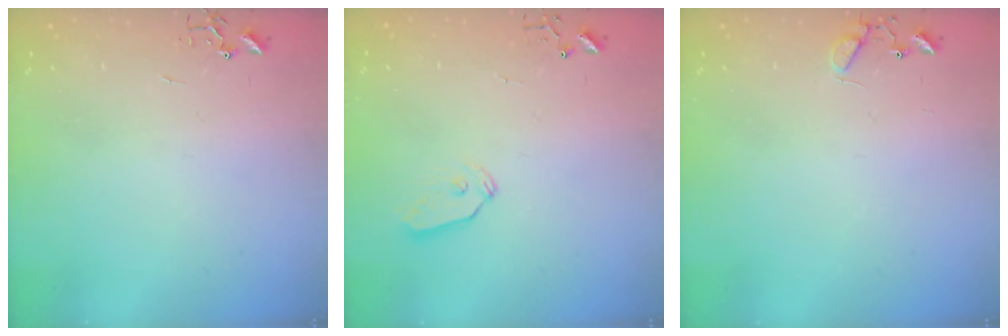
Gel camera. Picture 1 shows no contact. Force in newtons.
{"total": 6.3, "press": 6.3, "slide": 0.1}
{"total": 6.1, "press": 6.1, "slide": 0.5}